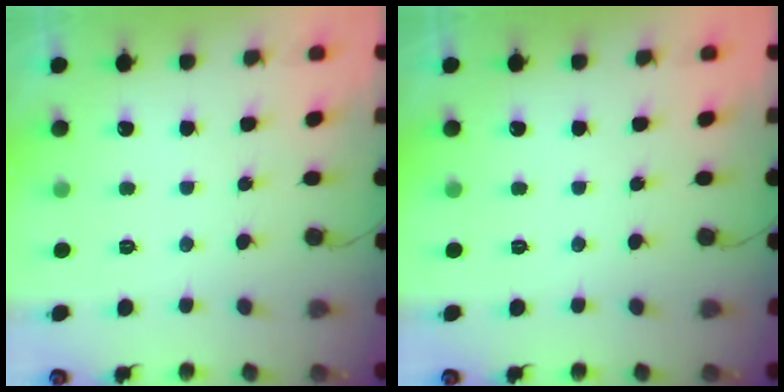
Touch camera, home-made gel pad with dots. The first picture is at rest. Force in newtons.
{"total": 0.0}